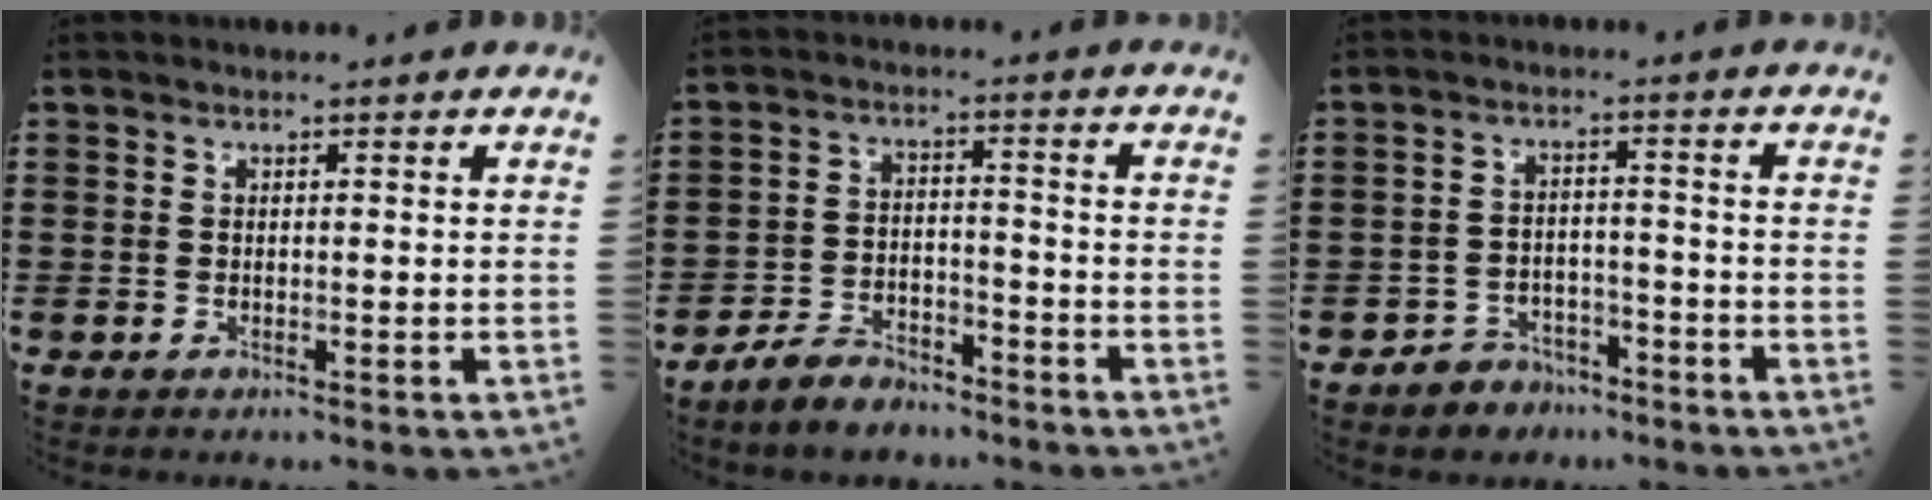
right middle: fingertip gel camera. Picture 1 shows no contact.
{"total": 4.6, "force": [-4.2, 1.4, 1.1], "torque": [-0.027, 0.011, -0.087]}
{"total": 3.6, "force": [-3.3, 1.2, -0.1], "torque": [-0.007, 0.006, -0.071]}